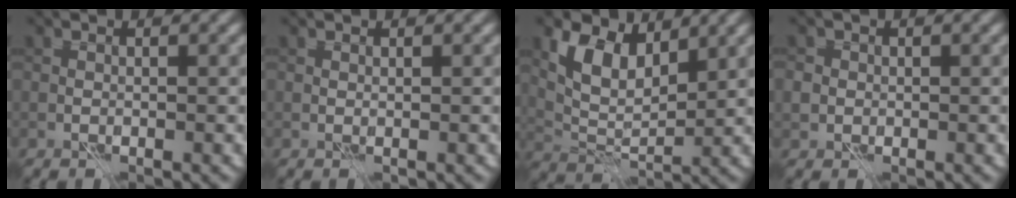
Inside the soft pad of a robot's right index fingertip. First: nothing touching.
{"total": 0.0}
{"total": 5.8, "force": [3.1, 3.2, 3.8], "torque": [-0.080, -0.006, 0.058]}
{"total": 1.7, "force": [0.0, 1.6, 0.4], "torque": [-0.006, 0.000, 0.002]}